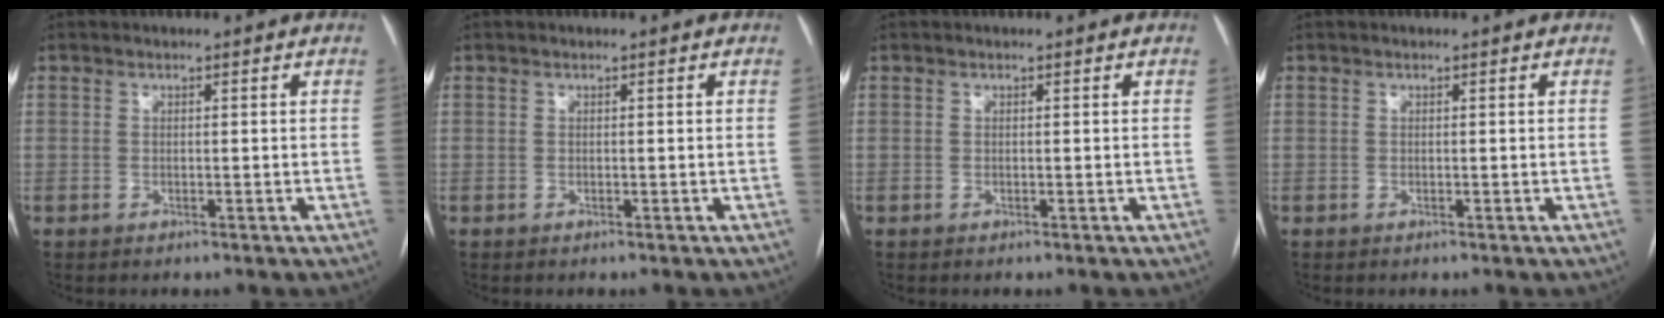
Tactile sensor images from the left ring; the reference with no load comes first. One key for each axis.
{"total": 0.0}
{"total": 0.0}
{"total": 0.0}